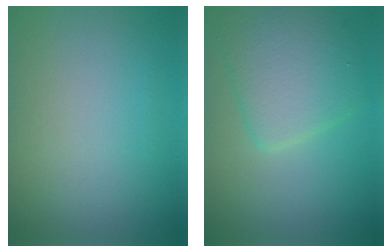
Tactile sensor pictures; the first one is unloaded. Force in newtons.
{"total": 5.3, "press": 5.3, "slide": 0.2}